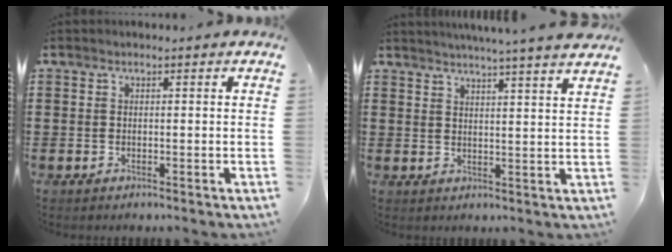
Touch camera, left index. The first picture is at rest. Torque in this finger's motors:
{"motor_torque": [1.35, -0.79, 0.23, 0.09]}